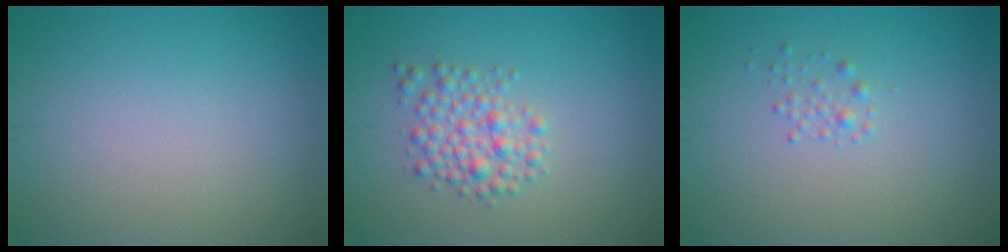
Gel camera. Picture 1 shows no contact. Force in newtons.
{"total": 3.0, "press": 3.0, "slide": 0.1}
{"total": 0.9, "press": 0.9, "slide": 0.0}